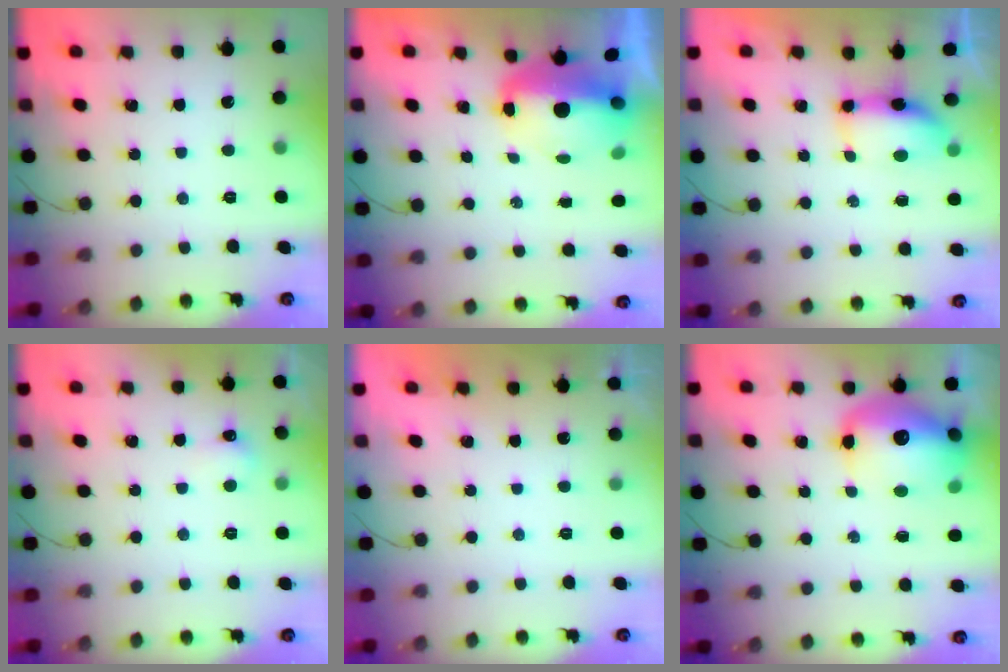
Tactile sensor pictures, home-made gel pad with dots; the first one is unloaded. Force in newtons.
{"total": 14.6, "press": 9.4, "slide": 11.1}
{"total": 6.6, "press": 6.6, "slide": 0.4}
{"total": 3.8, "press": 3.7, "slide": 1.1}
{"total": 0.6, "press": 0.2, "slide": 0.5}
{"total": 16.3, "press": 15.8, "slide": 3.9}